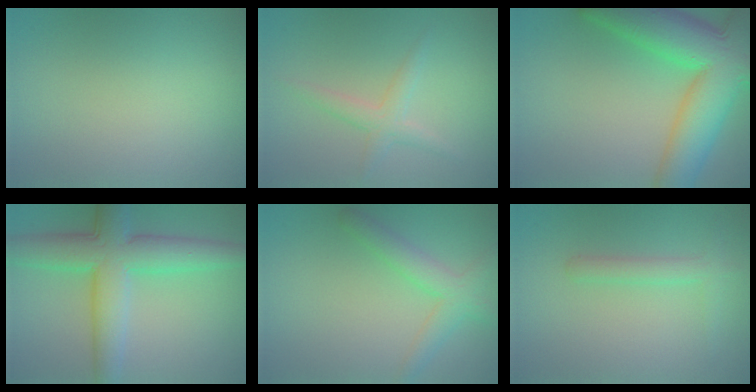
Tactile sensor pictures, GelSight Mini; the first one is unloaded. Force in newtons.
{"total": 2.0, "press": 2.0, "slide": 0.1}
{"total": 12.5, "press": 12.5, "slide": 0.6}
{"total": 7.5, "press": 7.5, "slide": 0.1}
{"total": 3.0, "press": 3.0, "slide": 0.1}
{"total": 1.7, "press": 1.7, "slide": 0.1}